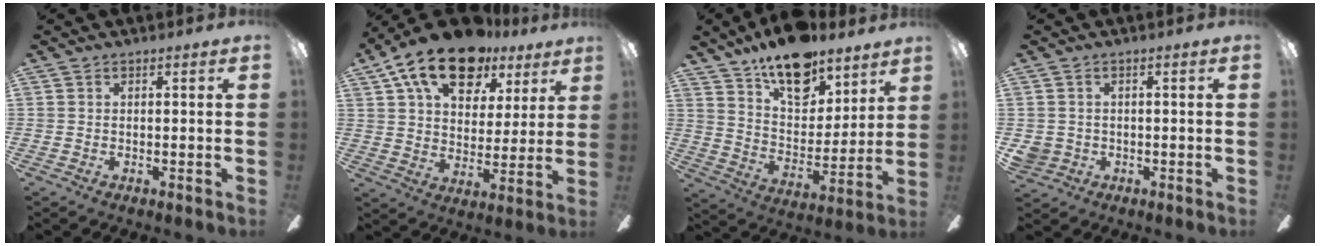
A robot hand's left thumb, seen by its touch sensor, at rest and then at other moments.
{"total": 17.5, "force": [11.2, 9.6, 9.4], "torque": [-0.155, -0.054, 0.198]}
{"total": 17.7, "force": [13.1, 8.4, 8.3], "torque": [-0.130, -0.081, 0.232]}
{"total": 2.9, "force": [-0.3, 2.8, 0.8], "torque": [-0.024, 0.003, -0.005]}